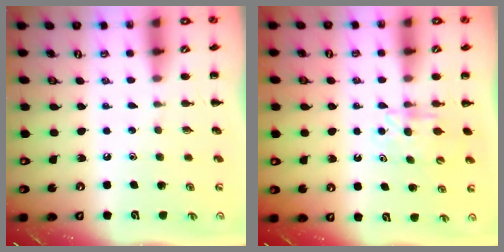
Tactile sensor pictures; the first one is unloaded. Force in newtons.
{"total": 6.1, "press": 6.1, "slide": 0.7}